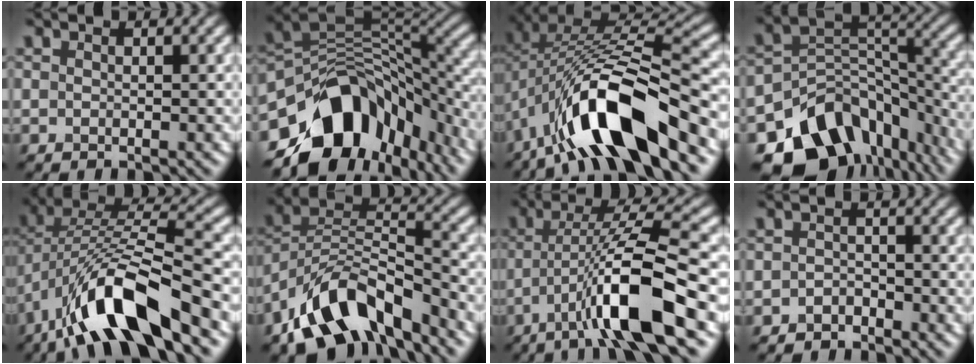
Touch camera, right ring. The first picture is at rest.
{"total": 13.9, "force": [-7.0, 9.3, 7.6], "torque": [-0.128, 0.001, -0.118]}
{"total": 12.9, "force": [-5.4, 4.6, 10.7], "torque": [-0.178, 0.010, -0.099]}
{"total": 13.6, "force": [-9.4, 8.3, 5.3], "torque": [-0.094, -0.004, -0.139]}
{"total": 11.8, "force": [-6.0, 3.7, 9.5], "torque": [-0.166, 0.016, -0.115]}
{"total": 10.7, "force": [-7.2, 5.0, 6.2], "torque": [-0.100, -0.001, -0.140]}
{"total": 9.6, "force": [-3.8, 1.7, 8.7], "torque": [-0.148, 0.010, -0.072]}
{"total": 1.3, "force": [-1.2, 0.6, 0.0], "torque": [0.003, 0.007, -0.022]}